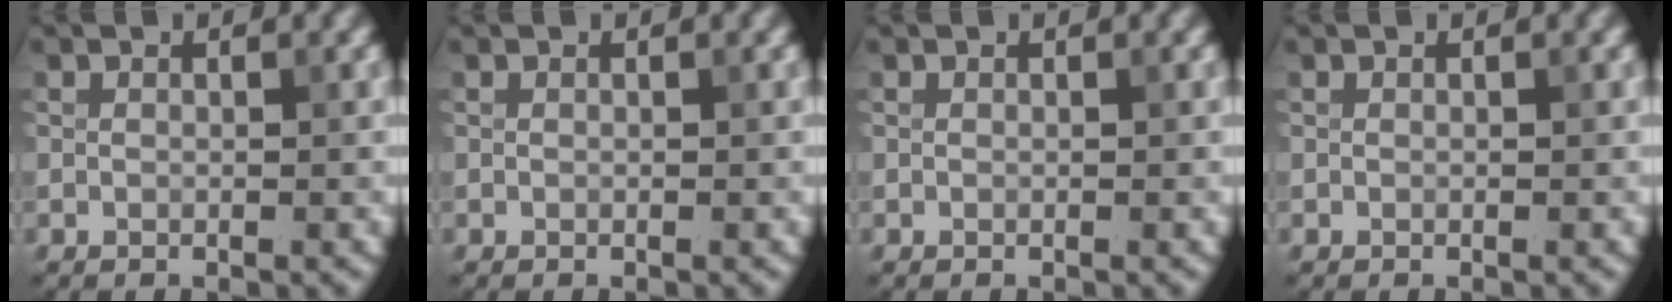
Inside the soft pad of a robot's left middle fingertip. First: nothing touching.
{"total": 0.0}
{"total": 0.0}
{"total": 0.0}